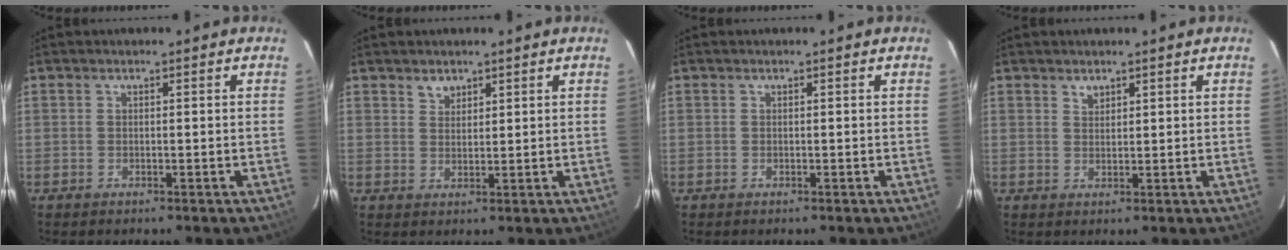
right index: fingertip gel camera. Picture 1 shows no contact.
{"total": 2.3, "force": [1.7, 1.4, 0.6], "torque": [-0.006, 0.004, 0.031]}
{"total": 0.0}
{"total": 1.6, "force": [1.2, 0.9, 0.5], "torque": [-0.004, 0.002, 0.022]}